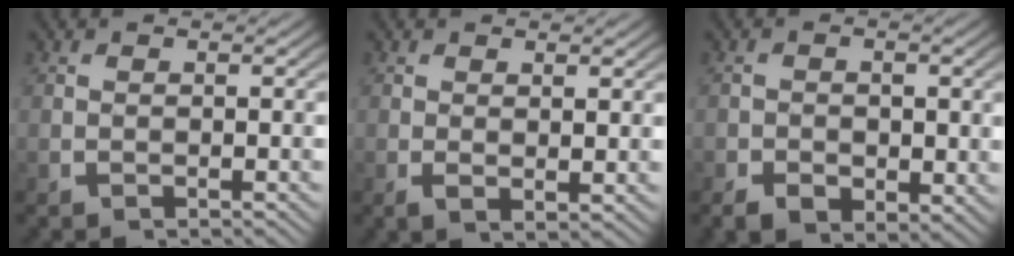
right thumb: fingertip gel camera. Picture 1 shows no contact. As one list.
[{"total": 1.3, "force": [0.6, 0.4, 1.0], "torque": [-0.021, -0.009, 0.018]}, {"total": 3.0, "force": [-0.8, 2.2, 1.8], "torque": [-0.026, -0.014, -0.013]}]